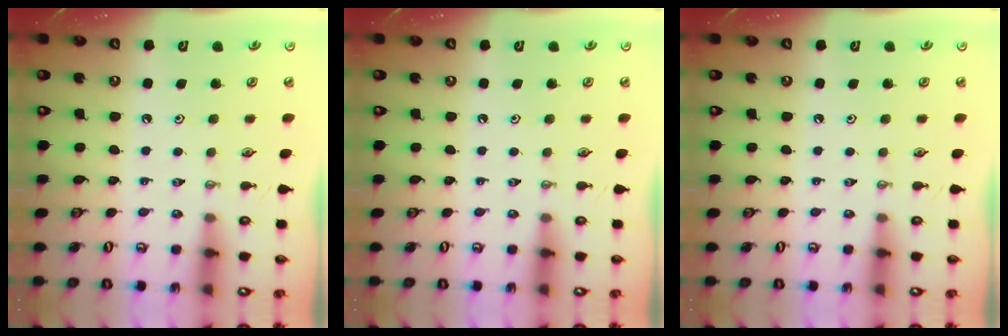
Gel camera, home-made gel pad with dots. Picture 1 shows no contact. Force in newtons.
{"total": 0.0}
{"total": 0.0}